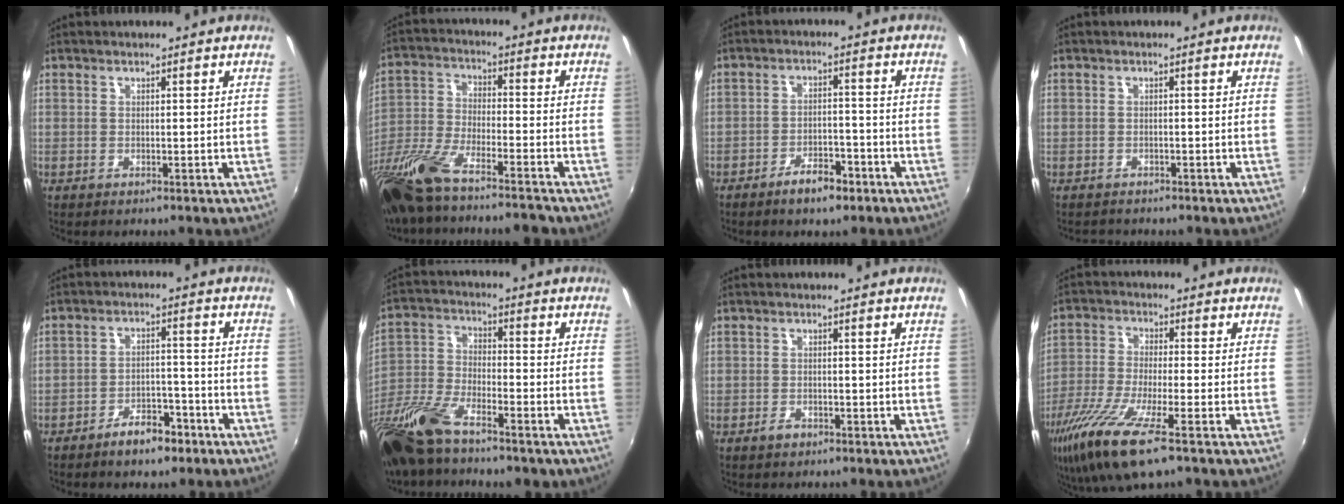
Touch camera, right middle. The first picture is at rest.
{"total": 17.9, "force": [-14.2, 3.1, 10.5], "torque": [-0.231, -0.052, -0.263]}
{"total": 5.8, "force": [-4.1, 2.4, 3.4], "torque": [-0.069, 0.002, -0.060]}
{"total": 1.7, "force": [-1.5, 0.9, 0.0], "torque": [-0.005, -0.001, -0.024]}
{"total": 6.7, "force": [-4.8, 3.0, 3.4], "torque": [-0.067, 0.012, -0.067]}
{"total": 18.0, "force": [-12.7, 6.6, 10.9], "torque": [-0.249, -0.041, -0.243]}
{"total": 1.7, "force": [-1.3, 0.9, 0.7], "torque": [-0.013, -0.001, -0.022]}
{"total": 13.8, "force": [-8.2, 2.2, 10.9], "torque": [-0.232, -0.045, -0.159]}